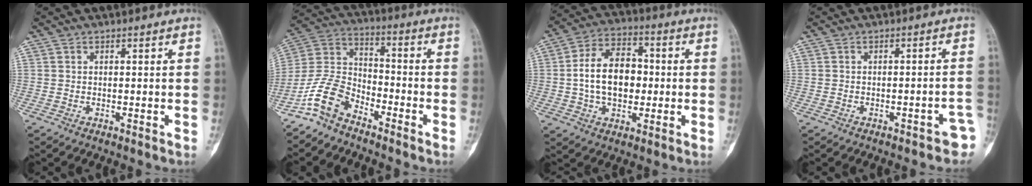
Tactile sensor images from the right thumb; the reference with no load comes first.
{"total": 10.6, "force": [-7.7, 5.3, 4.9], "torque": [-0.097, 0.067, -0.166]}
{"total": 13.4, "force": [-0.3, 8.9, 10.0], "torque": [-0.152, 0.025, -0.010]}
{"total": 4.2, "force": [-2.9, 1.8, 2.5], "torque": [-0.009, 0.036, -0.033]}